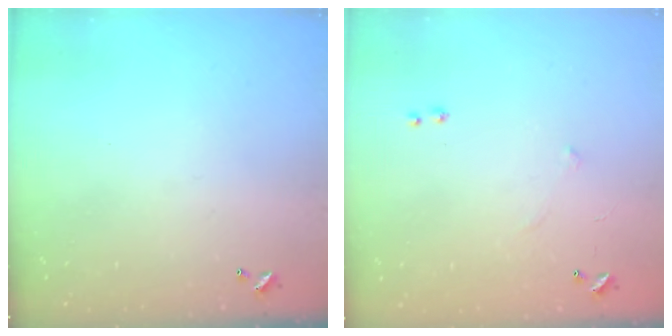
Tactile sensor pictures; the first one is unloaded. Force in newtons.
{"total": 5.9, "press": 5.9, "slide": 0.8}